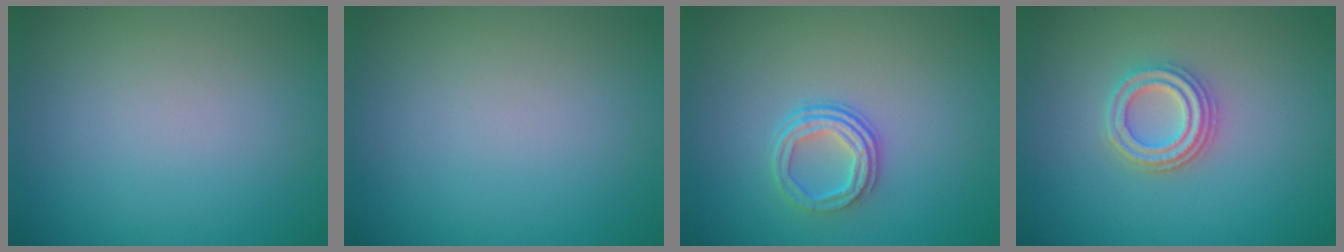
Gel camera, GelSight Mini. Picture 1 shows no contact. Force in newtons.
{"total": 0.0}
{"total": 3.0, "press": 2.3, "slide": 1.9}
{"total": 3.2, "press": 2.8, "slide": 1.6}